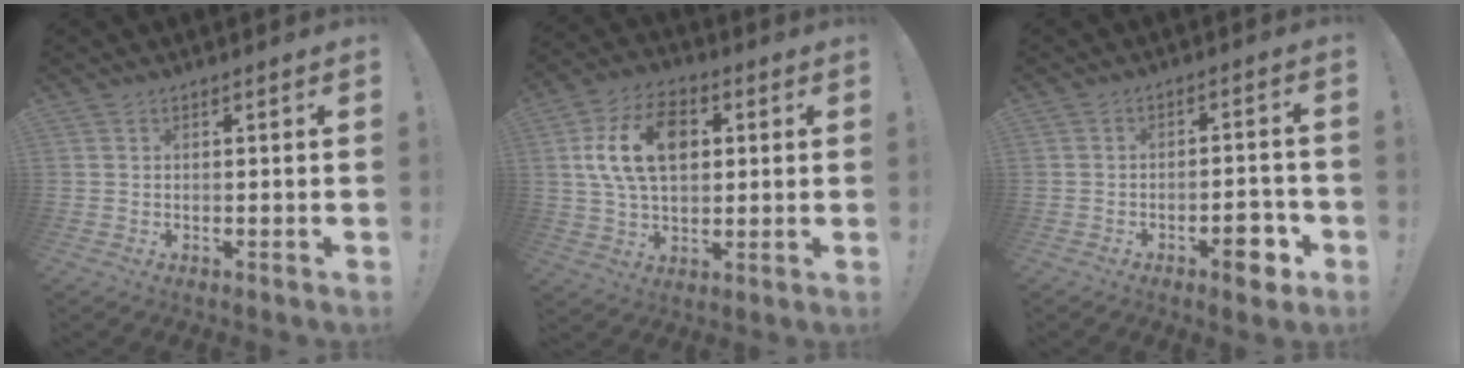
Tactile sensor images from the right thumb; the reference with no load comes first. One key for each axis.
{"total": 16.2, "fx": 3.6, "fy": 10.8, "fz": 11.5, "tx": -0.197, "ty": 0.001, "tz": 0.066}
{"total": 8.1, "fx": -4.0, "fy": 3.7, "fz": 6.0, "tx": -0.056, "ty": 0.017, "tz": -0.066}